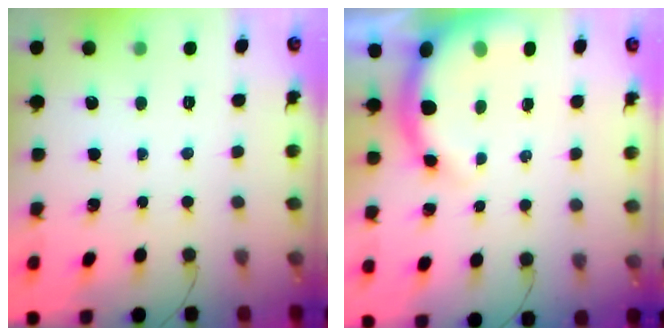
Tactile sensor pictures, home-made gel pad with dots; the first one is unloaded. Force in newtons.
{"total": 7.5, "press": 7.3, "slide": 1.6}